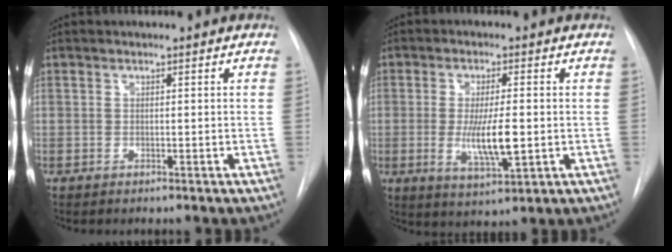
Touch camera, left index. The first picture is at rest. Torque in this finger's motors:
{"motor_torque": [1.54, -0.11, 0.60, 0.18]}